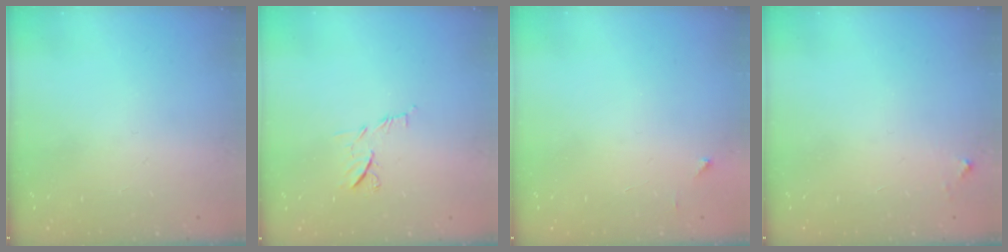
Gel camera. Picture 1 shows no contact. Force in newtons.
{"total": 6.2, "press": 6.2, "slide": 0.7}
{"total": 2.0, "press": 2.0, "slide": 0.2}
{"total": 2.8, "press": 2.8, "slide": 0.2}